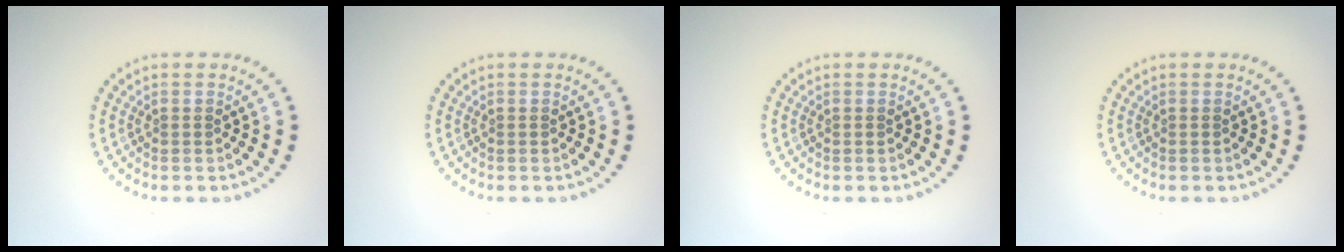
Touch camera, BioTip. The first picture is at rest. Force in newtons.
{"total": 0.0}
{"total": 0.0}
{"total": 0.0}